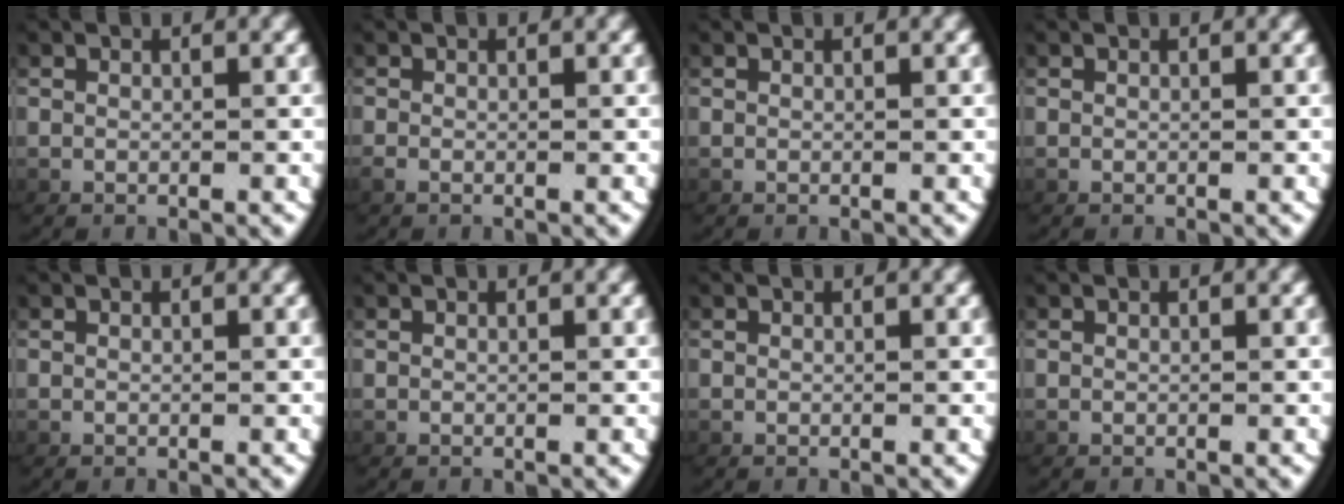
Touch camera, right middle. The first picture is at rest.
{"total": 0.7, "force": [-0.5, 0.3, 0.4], "torque": [-0.015, -0.001, -0.006]}
{"total": 0.0}
{"total": 0.0}
{"total": 0.0}
{"total": 0.0}
{"total": 0.0}
{"total": 0.0}